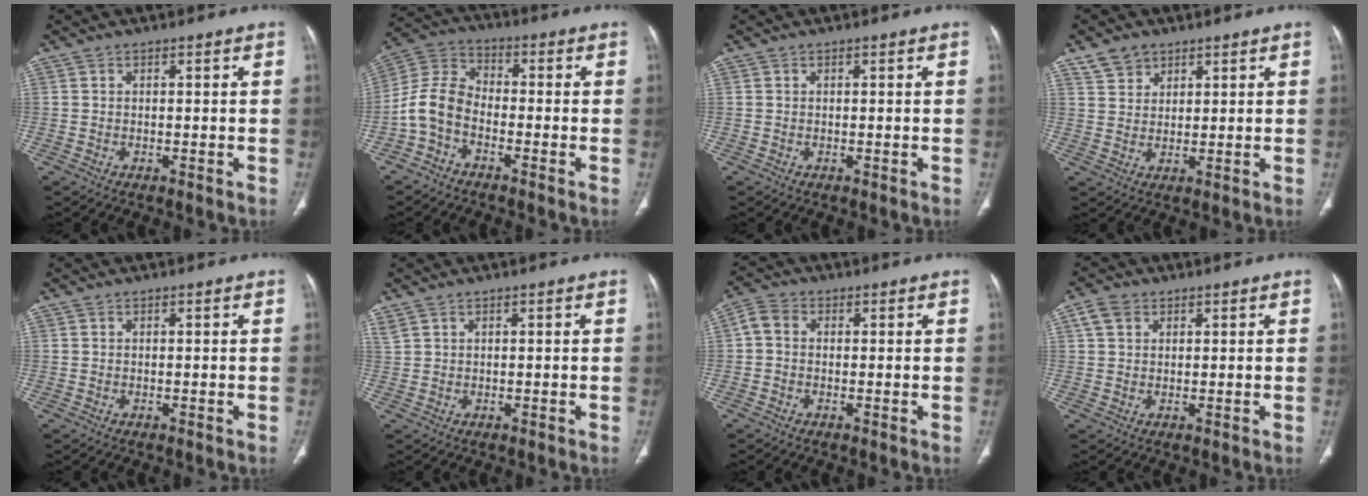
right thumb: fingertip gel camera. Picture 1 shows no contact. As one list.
[{"total": 7.7, "force": [-3.2, 4.8, 5.1], "torque": [-0.102, 0.039, -0.081]}, {"total": 0.0}, {"total": 4.5, "force": [3.1, 3.0, 1.2], "torque": [-0.005, -0.013, 0.063]}, {"total": 0.0}, {"total": 1.4, "force": [1.1, 0.6, 0.6], "torque": [-0.013, 0.008, 0.029]}, {"total": 3.4, "force": [0.1, 2.7, 2.1], "torque": [-0.038, 0.010, -0.009]}, {"total": 3.6, "force": [1.6, 2.7, 1.8], "torque": [-0.029, 0.005, 0.033]}]